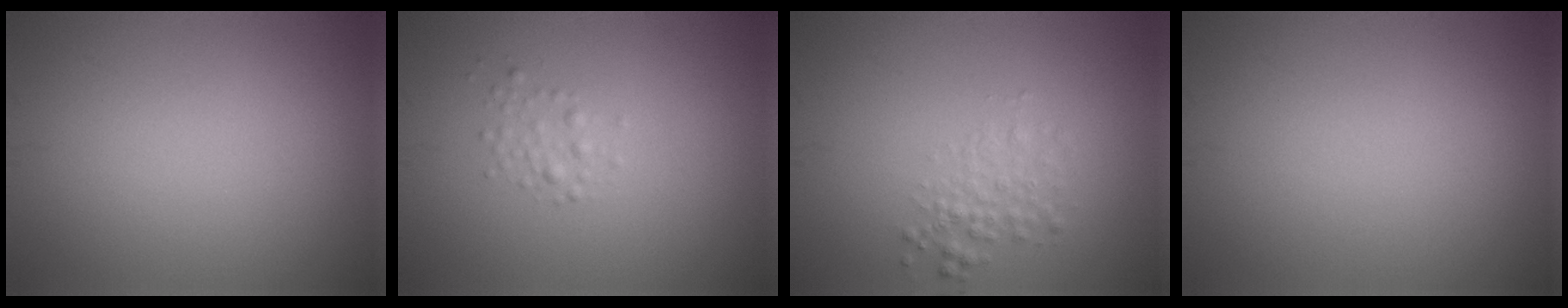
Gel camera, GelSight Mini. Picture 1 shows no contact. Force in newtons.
{"total": 1.2, "press": 1.2, "slide": 0.1}
{"total": 2.0, "press": 2.0, "slide": 0.1}
{"total": 0.0}